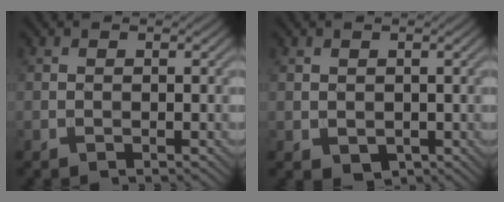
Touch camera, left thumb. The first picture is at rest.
{"total": 1.6, "force": [0.3, 1.4, 0.7], "torque": [-0.023, -0.009, 0.011]}